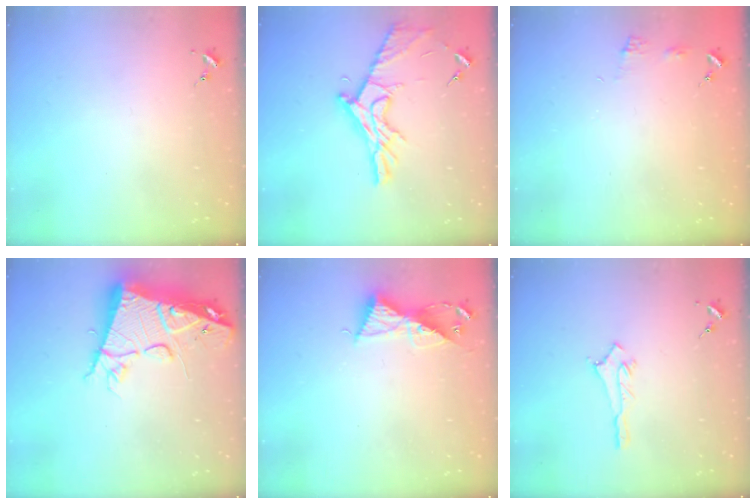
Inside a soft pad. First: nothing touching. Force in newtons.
{"total": 13.9, "press": 13.9, "slide": 0.7}
{"total": 5.1, "press": 5.0, "slide": 0.7}
{"total": 18.3, "press": 18.1, "slide": 2.1}
{"total": 8.8, "press": 8.7, "slide": 0.5}
{"total": 2.8, "press": 2.8, "slide": 0.3}